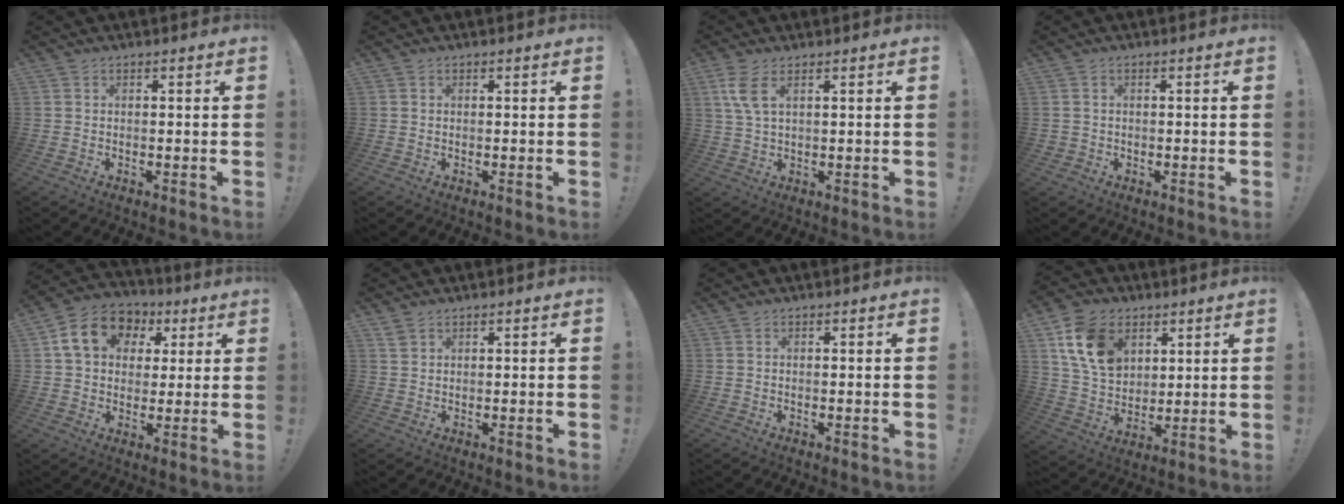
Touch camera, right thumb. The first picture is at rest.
{"total": 0.0}
{"total": 6.4, "force": [2.8, 2.5, 5.2], "torque": [-0.109, -0.004, 0.052]}
{"total": 1.1, "force": [-0.1, 1.1, 0.2], "torque": [-0.008, 0.005, -0.002]}
{"total": 15.0, "force": [5.1, 11.7, 7.8], "torque": [-0.114, -0.001, 0.100]}
{"total": 2.0, "force": [1.5, 1.0, 1.0], "torque": [-0.021, -0.004, 0.029]}
{"total": 0.0}
{"total": 15.4, "force": [6.6, 11.1, 8.4], "torque": [-0.146, -0.016, 0.133]}